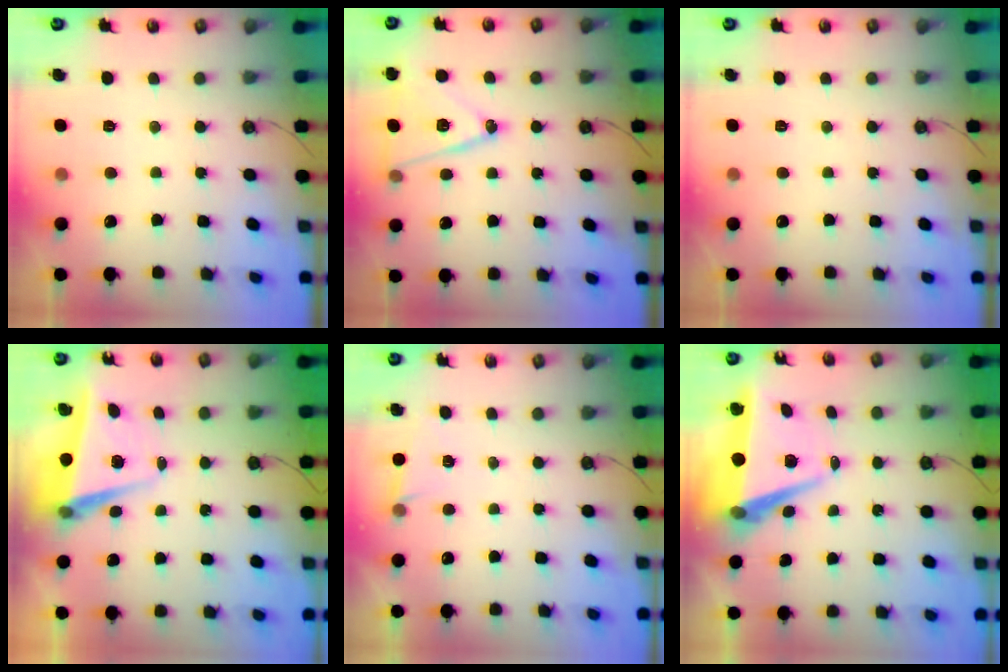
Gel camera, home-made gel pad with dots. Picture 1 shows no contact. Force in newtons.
{"total": 14.1, "press": 13.6, "slide": 3.6}
{"total": 0.0}
{"total": 7.2, "press": 7.2, "slide": 0.4}
{"total": 3.2, "press": 2.8, "slide": 1.5}
{"total": 9.5, "press": 8.6, "slide": 4.0}